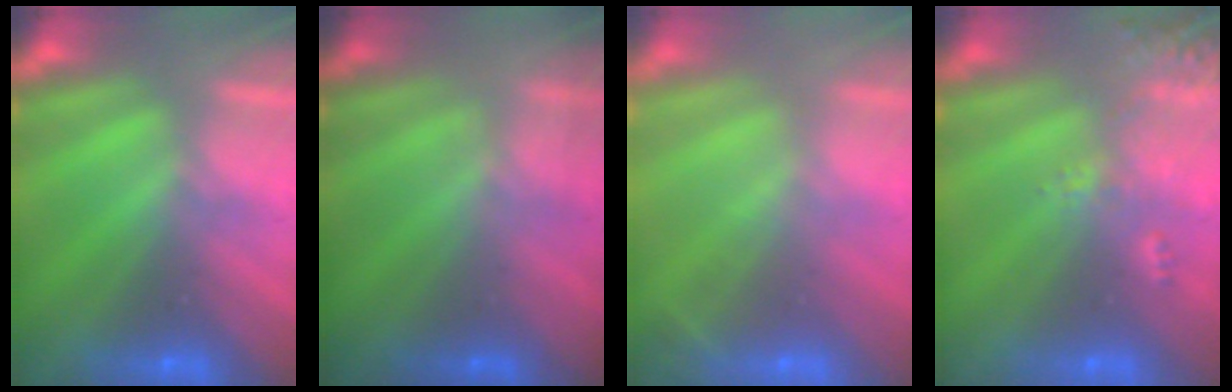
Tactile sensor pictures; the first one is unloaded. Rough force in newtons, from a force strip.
{"total": 1.9}
{"total": 2.0}
{"total": 2.4}